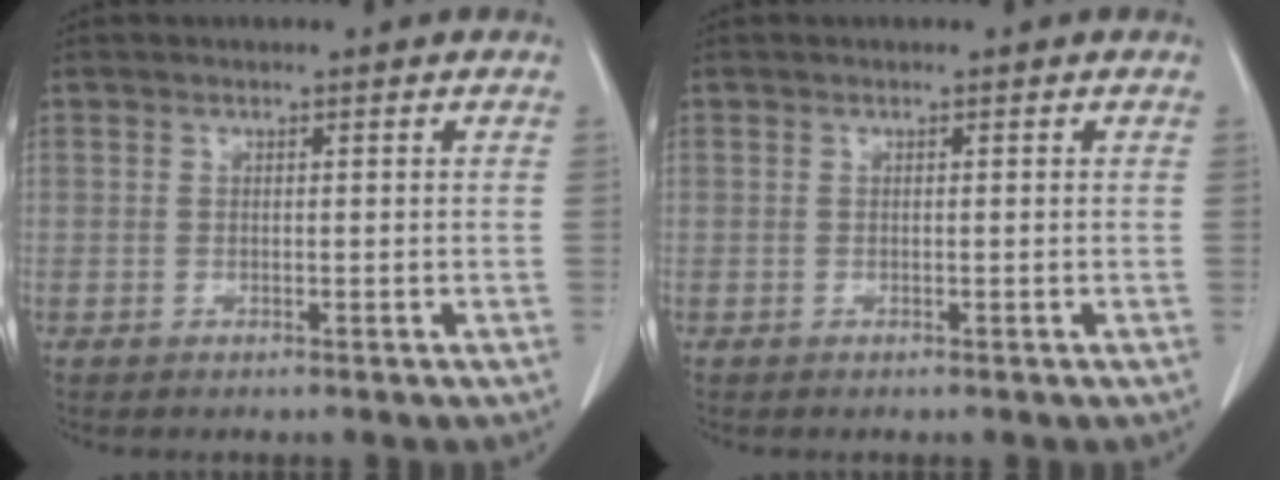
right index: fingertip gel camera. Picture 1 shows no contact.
{"total": 0.0}